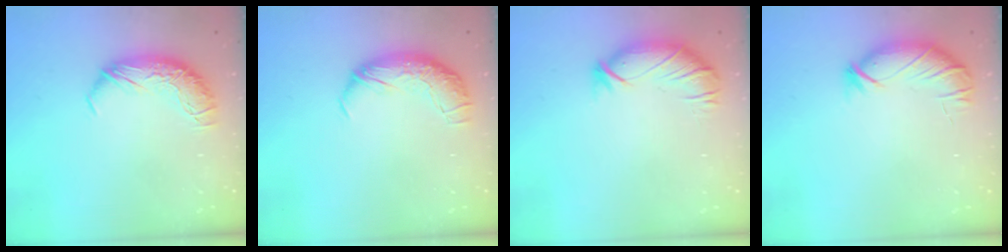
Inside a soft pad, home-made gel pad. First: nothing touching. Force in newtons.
{"total": 2.3, "press": 0.9, "slide": 2.2}
{"total": 2.8, "press": 2.3, "slide": 1.6}
{"total": 3.6, "press": 3.5, "slide": 1.0}